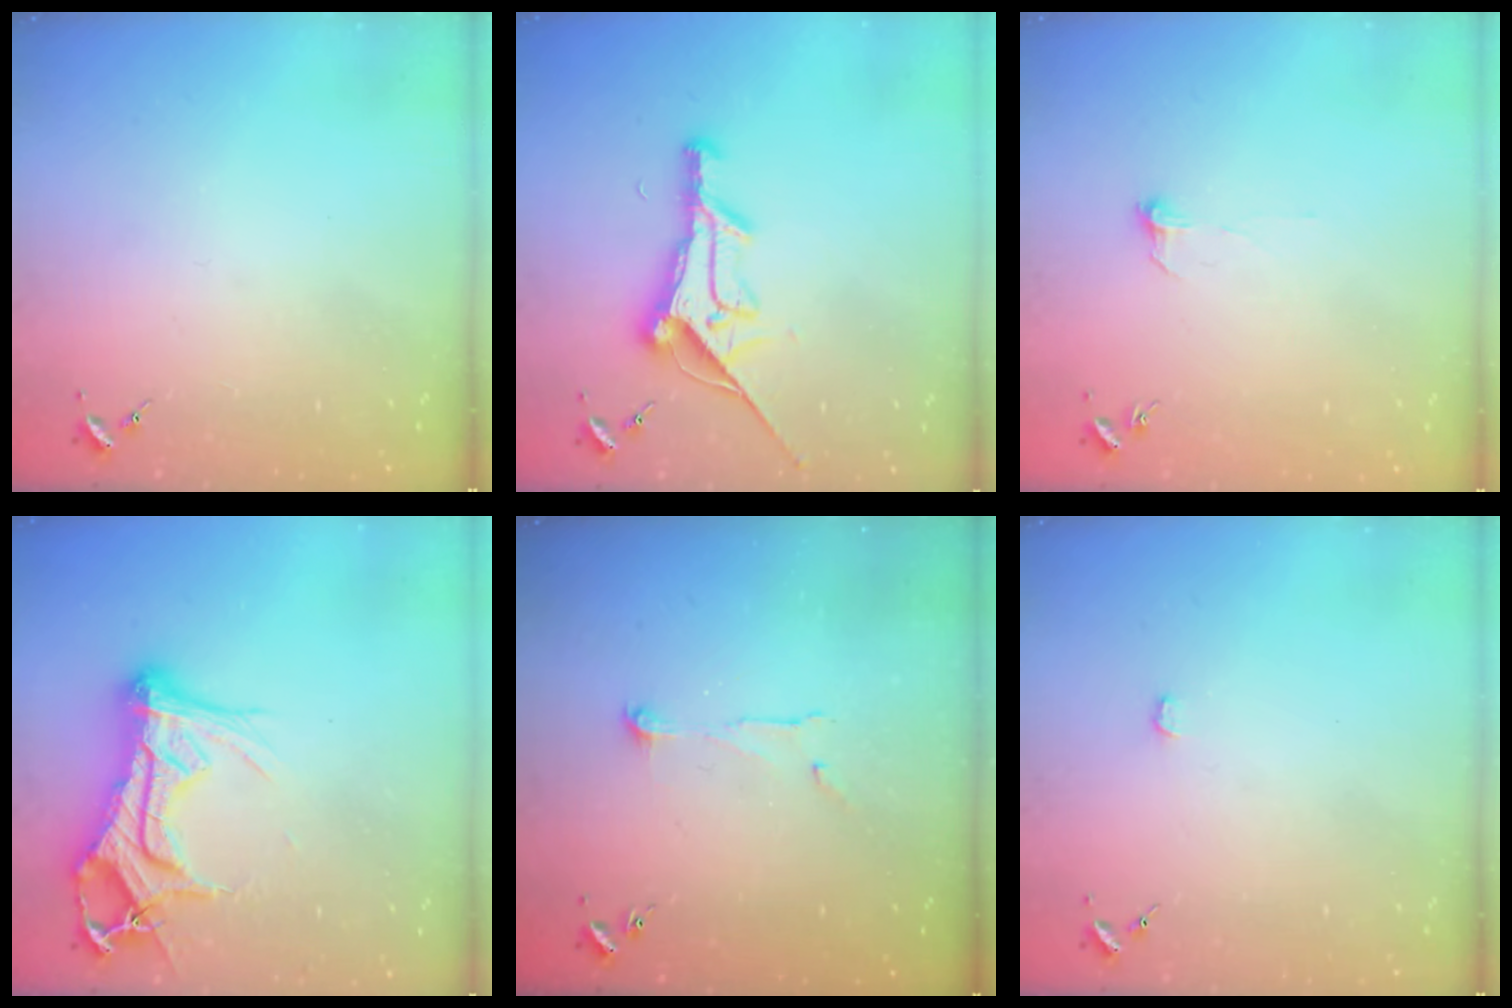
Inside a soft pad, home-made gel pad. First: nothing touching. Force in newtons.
{"total": 18.0, "press": 18.0, "slide": 0.5}
{"total": 4.3, "press": 4.2, "slide": 0.4}
{"total": 19.0, "press": 18.9, "slide": 1.8}
{"total": 6.3, "press": 6.3, "slide": 0.2}
{"total": 1.9, "press": 1.9, "slide": 0.2}